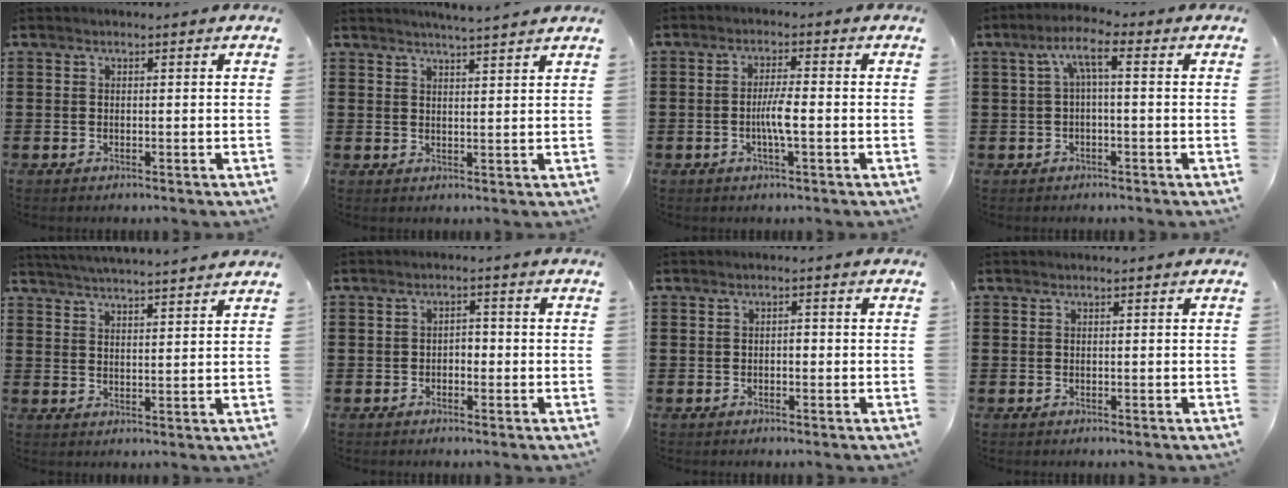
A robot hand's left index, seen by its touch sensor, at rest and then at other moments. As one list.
[{"total": 3.1, "force": [2.9, -0.7, 0.7], "torque": [-0.022, -0.014, 0.053]}, {"total": 4.1, "force": [-0.9, 0.5, 3.9], "torque": [-0.078, -0.002, -0.020]}, {"total": 5.0, "force": [0.5, 1.3, 4.8], "torque": [-0.103, 0.010, 0.001]}, {"total": 3.8, "force": [3.7, -0.8, 0.4], "torque": [-0.021, -0.021, 0.065]}, {"total": 1.6, "force": [-1.0, 0.9, 0.9], "torque": [-0.021, 0.005, -0.023]}, {"total": 0.9, "force": [-0.4, 0.5, 0.7], "torque": [-0.016, -0.001, -0.008]}, {"total": 0.0}]